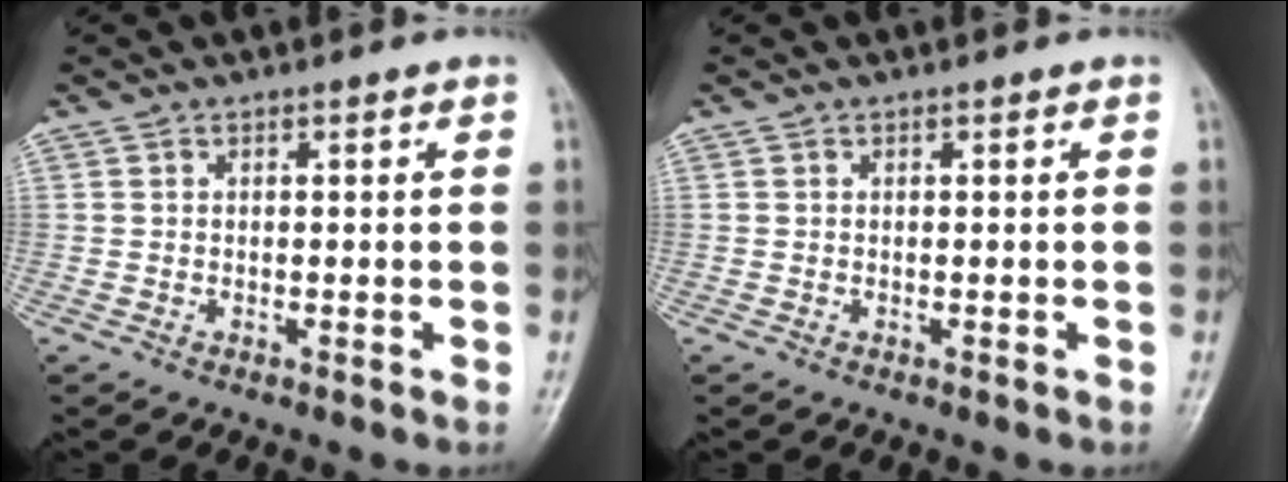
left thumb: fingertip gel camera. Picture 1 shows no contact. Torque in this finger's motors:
{"motor_torque": [-0.15, 0.17, 0.07, 0.04, 0.00]}